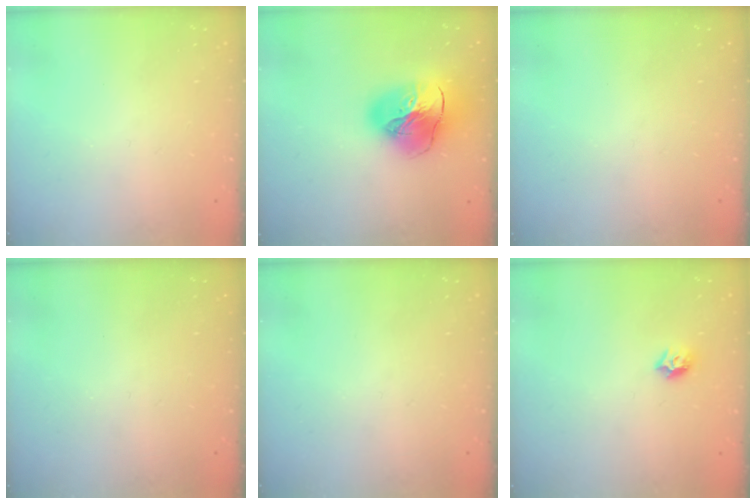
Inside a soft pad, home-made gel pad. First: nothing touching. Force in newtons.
{"total": 20.3, "press": 20.2, "slide": 2.2}
{"total": 0.0}
{"total": 0.0}
{"total": 0.0}
{"total": 6.2, "press": 6.2, "slide": 0.8}